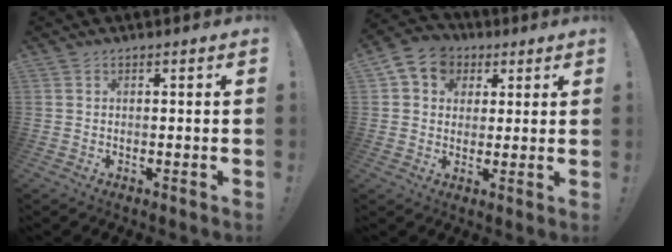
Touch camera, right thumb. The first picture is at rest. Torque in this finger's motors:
{"motor_torque": [0.43, 0.52, 0.54, -0.19, 0.06]}